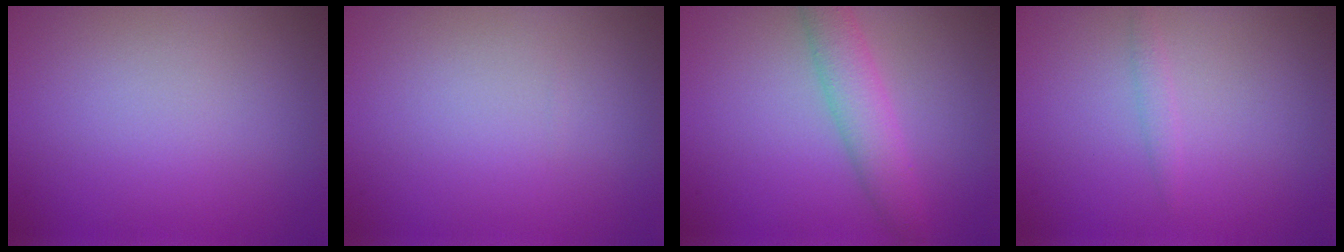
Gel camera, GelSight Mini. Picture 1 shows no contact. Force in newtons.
{"total": 0.0}
{"total": 3.5, "press": 3.5, "slide": 0.1}
{"total": 0.8, "press": 0.8, "slide": 0.1}